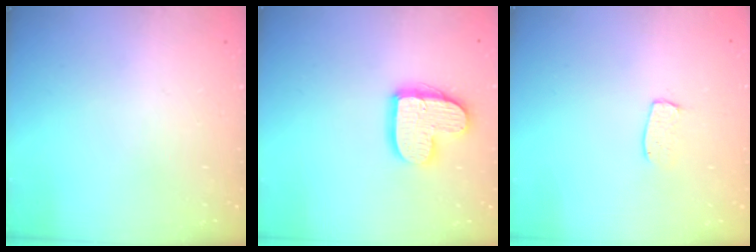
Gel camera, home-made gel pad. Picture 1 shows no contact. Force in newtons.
{"total": 12.6, "press": 12.6, "slide": 0.9}
{"total": 3.9, "press": 3.9, "slide": 0.3}